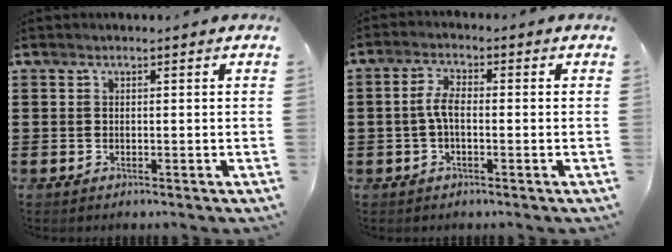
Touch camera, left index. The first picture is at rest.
{"total": 4.1, "force": [-0.5, 1.7, 3.7], "torque": [-0.089, 0.000, -0.016]}